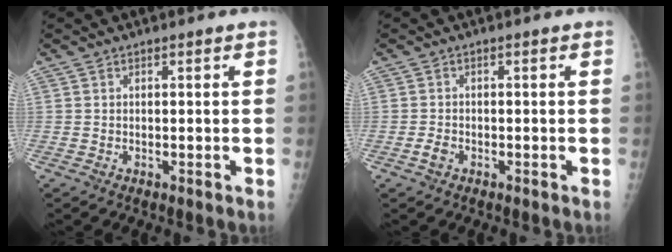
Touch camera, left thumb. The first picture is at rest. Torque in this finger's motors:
{"motor_torque": [-0.35, 0.14, 0.12, 0.06, 0.00]}